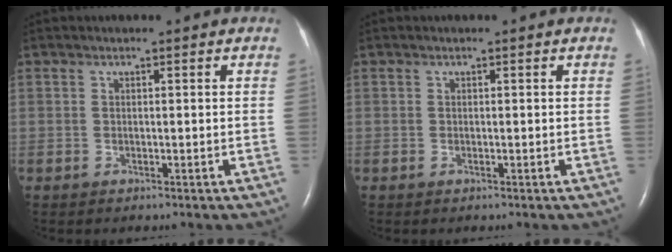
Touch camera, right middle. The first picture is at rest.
{"total": 0.0}